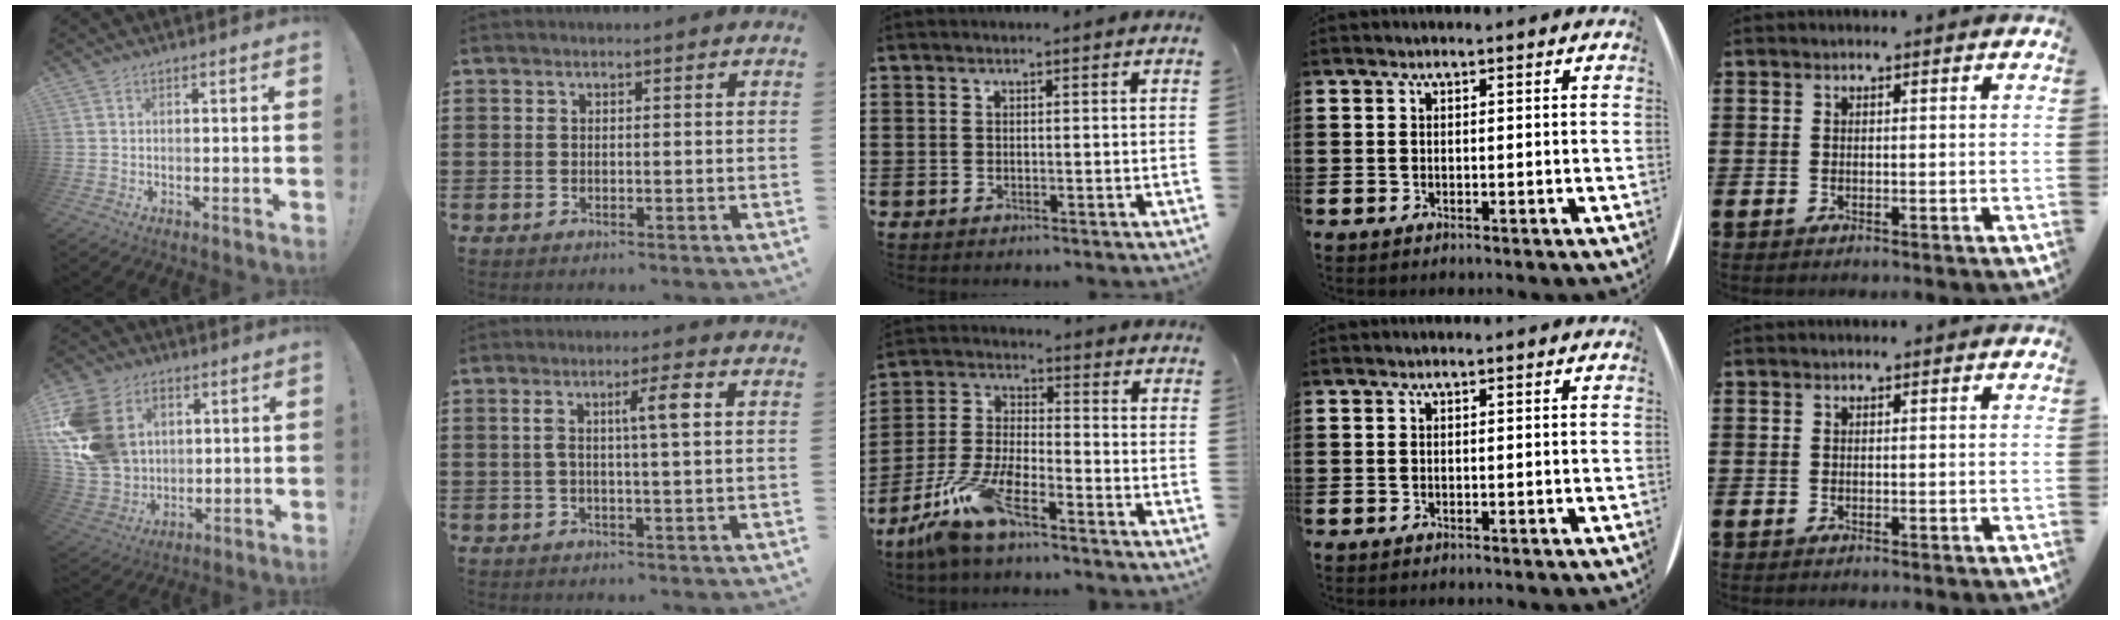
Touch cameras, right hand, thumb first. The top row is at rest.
{"thumb": {"total": 20.6, "force": [5.0, 16.3, 11.6], "torque": [-0.216, -0.009, 0.106]}, "index": {"total": 5.1, "force": [1.0, 0.5, 5.0], "torque": [-0.089, 0.000, 0.008]}, "middle": {"total": 9.6, "force": [-7.3, 1.8, 6.0], "torque": [-0.152, -0.007, -0.149]}}